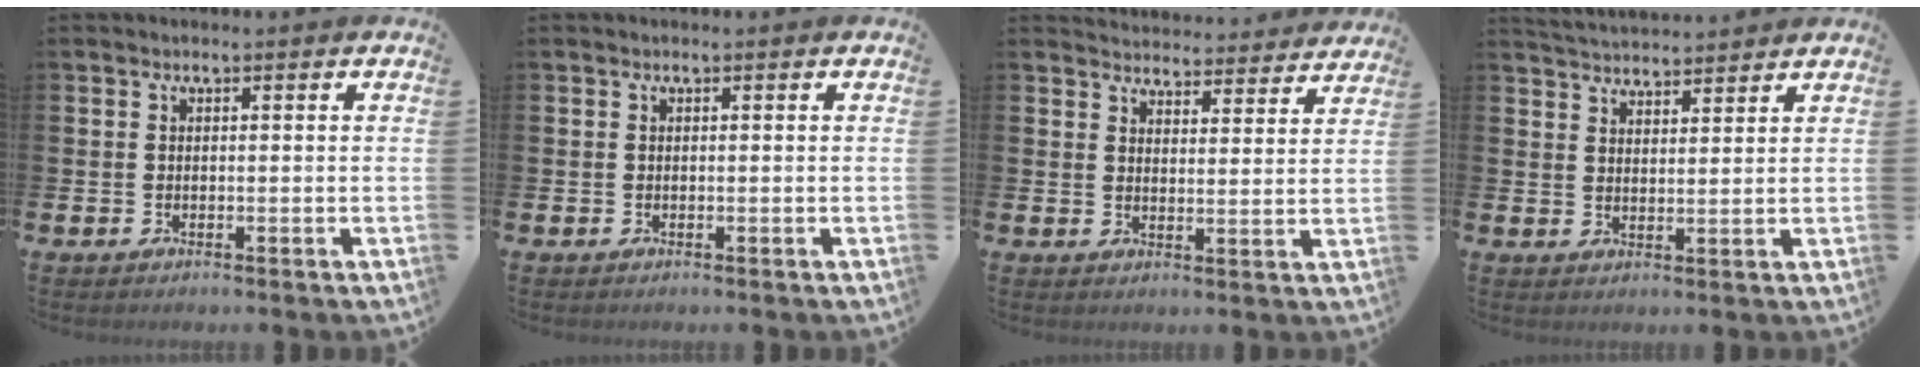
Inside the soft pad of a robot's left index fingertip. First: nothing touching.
{"total": 0.0}
{"total": 4.4, "force": [4.4, 0.7, -0.2], "torque": [-0.001, -0.036, 0.076]}
{"total": 3.9, "force": [3.9, 0.3, -0.1], "torque": [-0.008, -0.022, 0.071]}